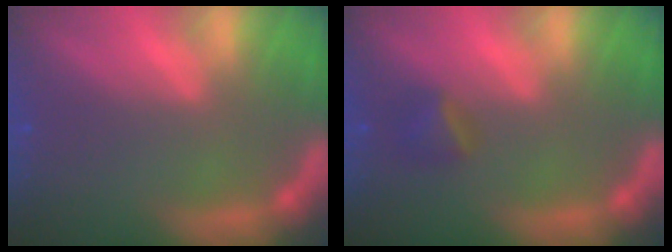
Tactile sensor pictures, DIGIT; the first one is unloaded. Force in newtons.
{"total": 1.9}